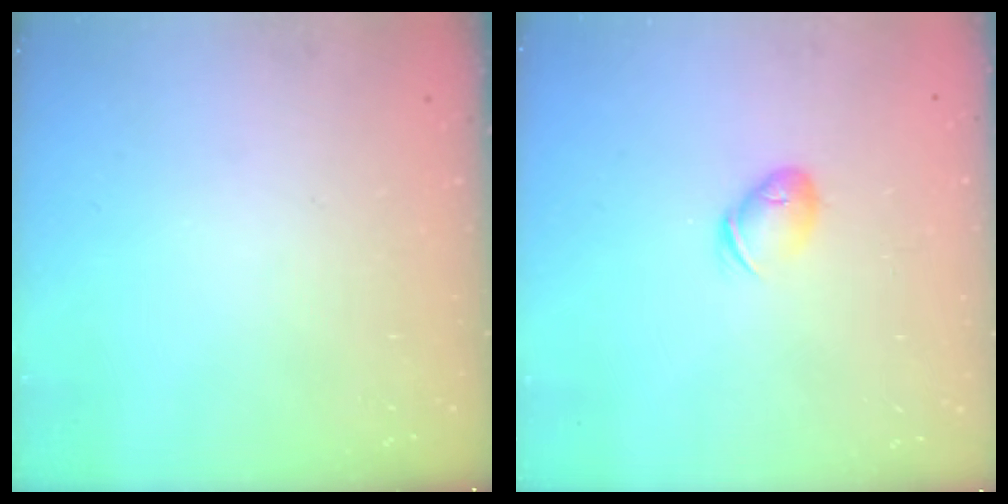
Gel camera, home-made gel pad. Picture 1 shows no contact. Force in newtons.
{"total": 7.4, "press": 7.3, "slide": 1.0}